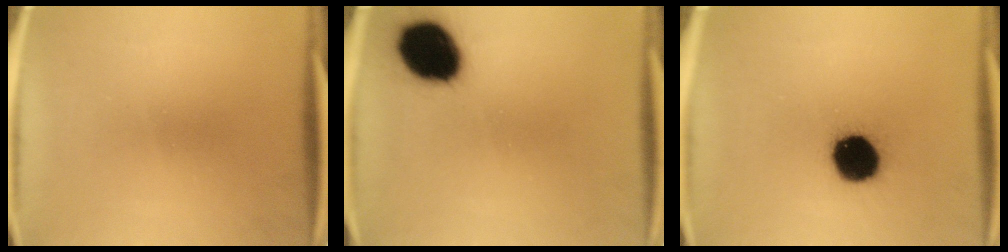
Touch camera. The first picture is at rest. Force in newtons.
{"total": 16.1}
{"total": 14.6}